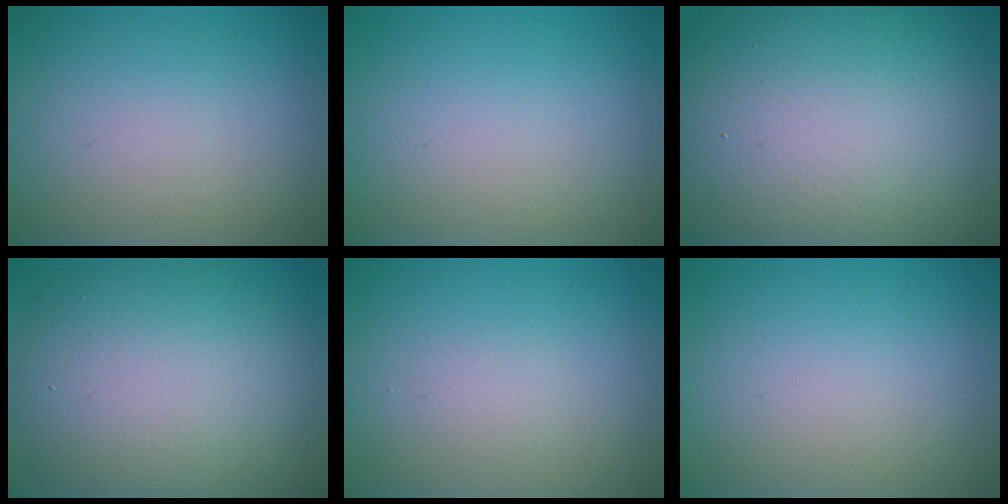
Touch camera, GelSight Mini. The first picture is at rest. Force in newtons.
{"total": 0.0}
{"total": 18.9, "press": 18.9, "slide": 0.9}
{"total": 12.0, "press": 12.0, "slide": 0.6}
{"total": 0.7, "press": 0.7, "slide": 0.0}
{"total": 0.0}